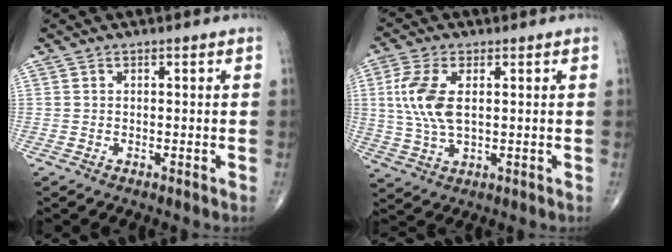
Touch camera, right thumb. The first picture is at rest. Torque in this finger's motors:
{"motor_torque": [-0.81, 1.08, 1.24, 0.32, 0.40]}